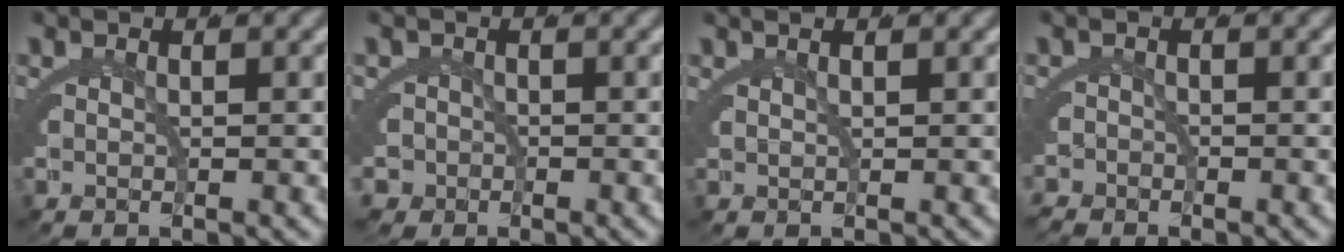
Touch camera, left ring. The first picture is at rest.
{"total": 3.9, "force": [-2.2, 3.3, 0.2], "torque": [-0.009, -0.018, -0.041]}
{"total": 1.6, "force": [1.3, -0.2, 0.8], "torque": [-0.003, 0.009, 0.023]}
{"total": 1.8, "force": [-1.7, 0.1, -0.5], "torque": [0.017, -0.014, -0.030]}